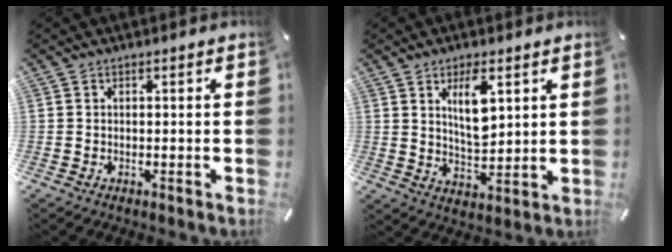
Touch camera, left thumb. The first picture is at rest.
{"total": 8.5, "force": [3.8, 3.5, 6.7], "torque": [-0.115, -0.016, 0.059]}